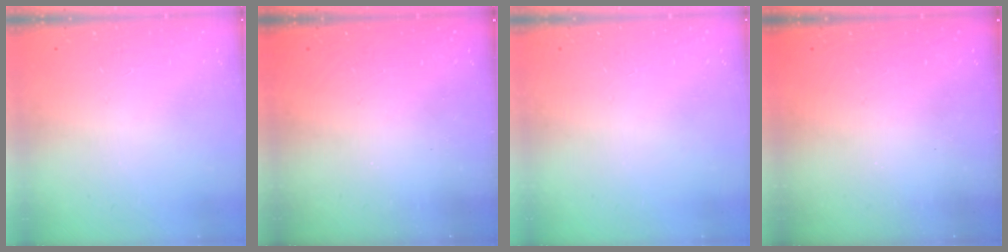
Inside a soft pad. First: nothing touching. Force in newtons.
{"total": 2.3, "press": 2.2, "slide": 0.8}
{"total": 0.0}
{"total": 2.2, "press": 2.1, "slide": 0.8}